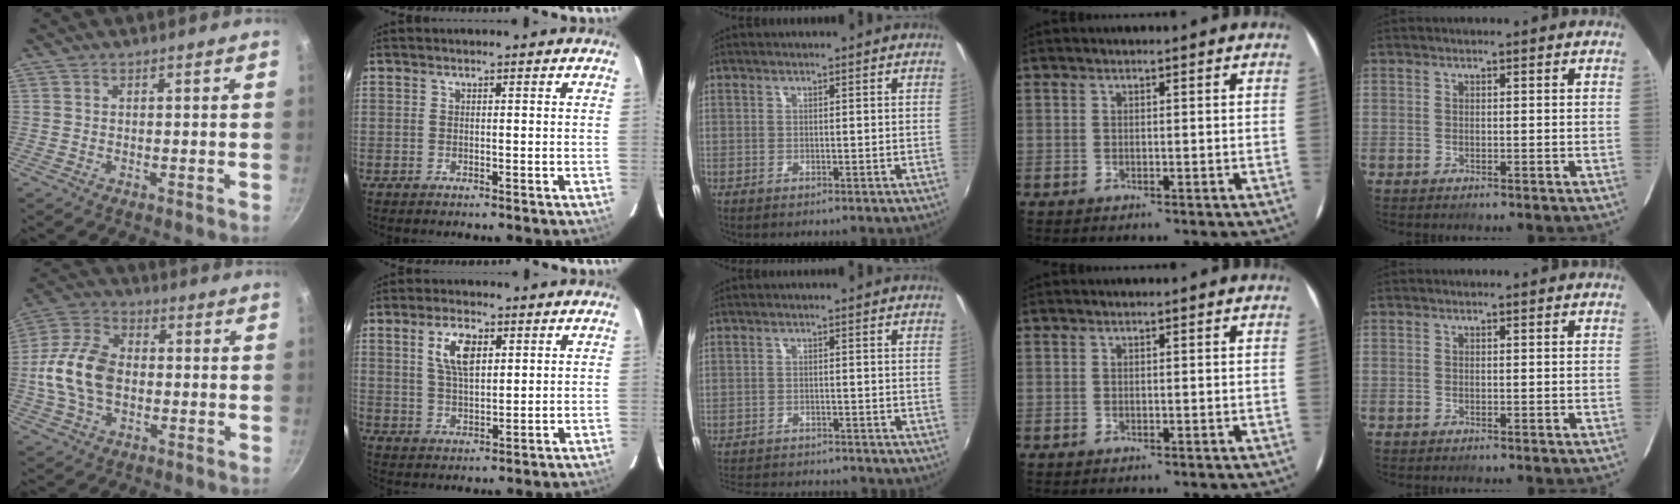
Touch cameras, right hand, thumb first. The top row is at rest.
{"thumb": {"total": 13.7, "force": [-1.1, 9.1, 10.1], "torque": [-0.184, 0.026, -0.034]}, "index": {"total": 7.1, "force": [2.8, 3.2, 5.7], "torque": [-0.105, 0.008, 0.055]}, "middle": {"total": 11.8, "force": [-10.8, 2.8, 4.0], "torque": [-0.099, -0.007, -0.160]}}